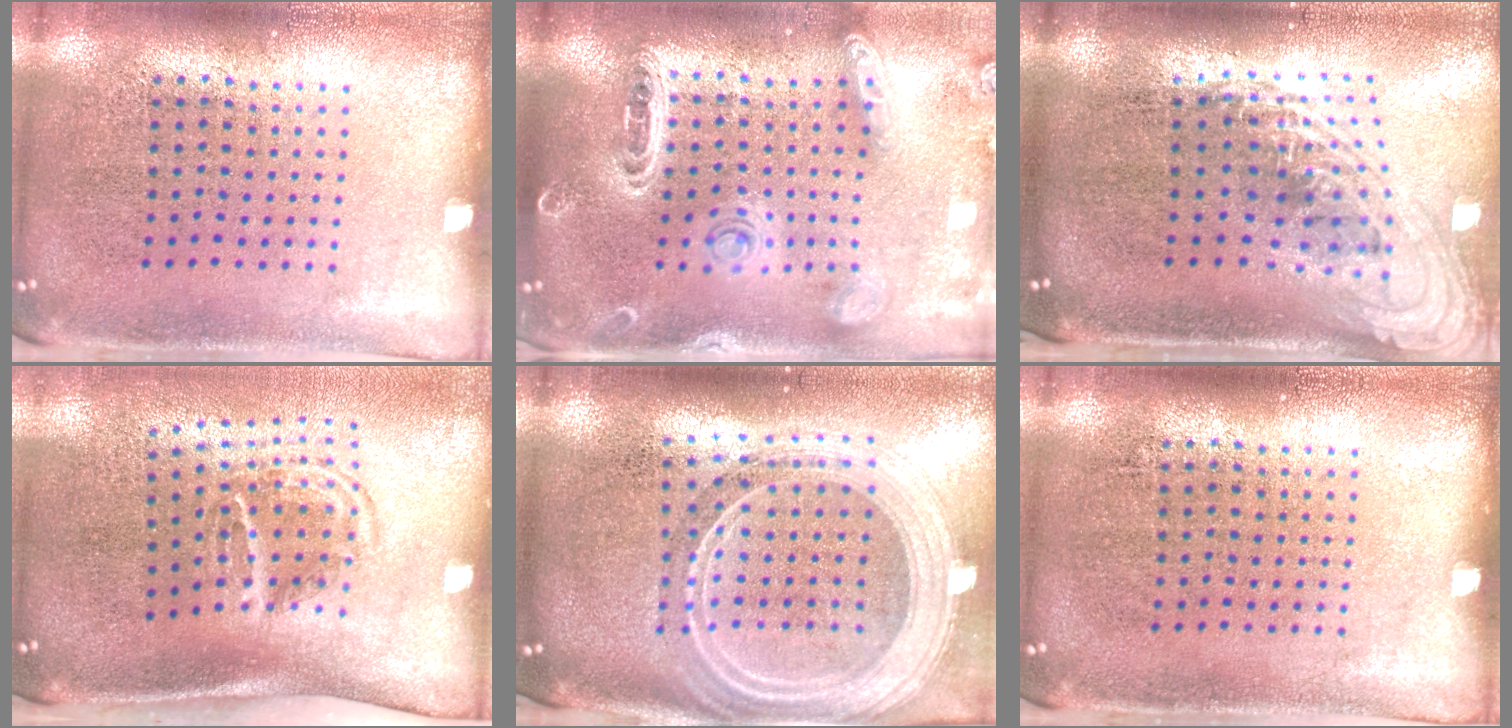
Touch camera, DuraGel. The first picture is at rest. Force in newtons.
{"total": 1.9, "press": 1.9, "slide": 0.4}
{"total": 2.2, "press": 1.6, "slide": 1.5}
{"total": 1.8, "press": 1.1, "slide": 1.5}
{"total": 2.7, "press": 2.2, "slide": 1.5}
{"total": 0.0}